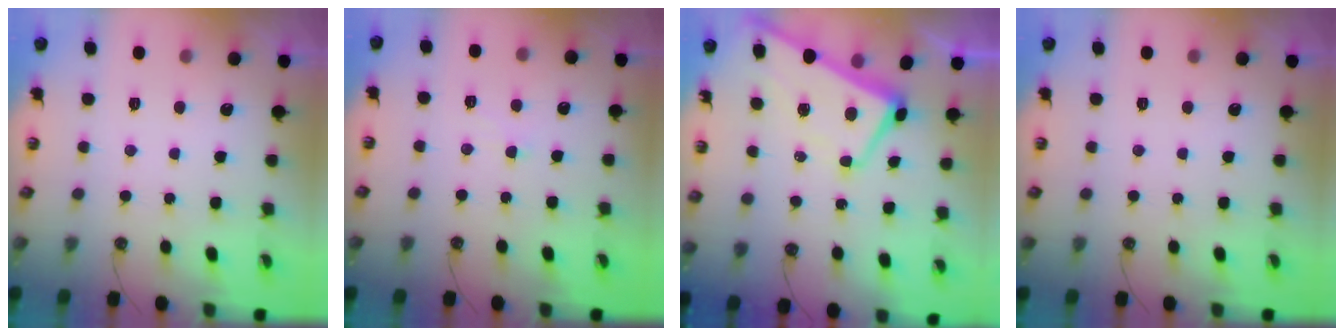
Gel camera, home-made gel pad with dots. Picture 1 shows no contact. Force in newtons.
{"total": 1.5, "press": 1.5, "slide": 0.3}
{"total": 1.1, "press": 0.7, "slide": 0.8}
{"total": 0.0}